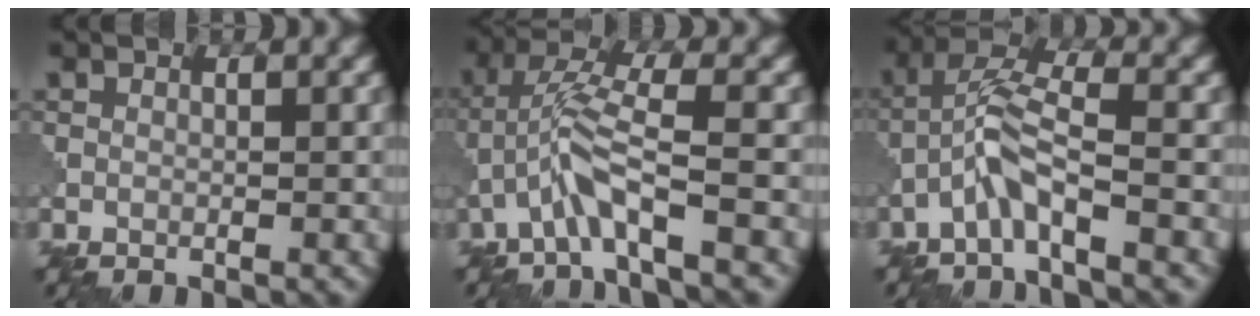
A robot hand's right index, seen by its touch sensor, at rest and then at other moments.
{"total": 4.2, "force": [-2.2, 0.5, 3.6], "torque": [-0.077, 0.014, -0.045]}
{"total": 3.9, "force": [-2.1, 0.6, 3.3], "torque": [-0.070, 0.016, -0.045]}